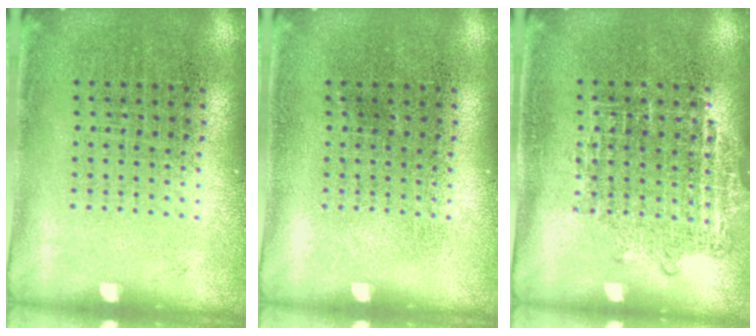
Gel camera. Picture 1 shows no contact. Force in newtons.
{"total": 0.0}
{"total": 1.0, "press": 1.0, "slide": 0.2}